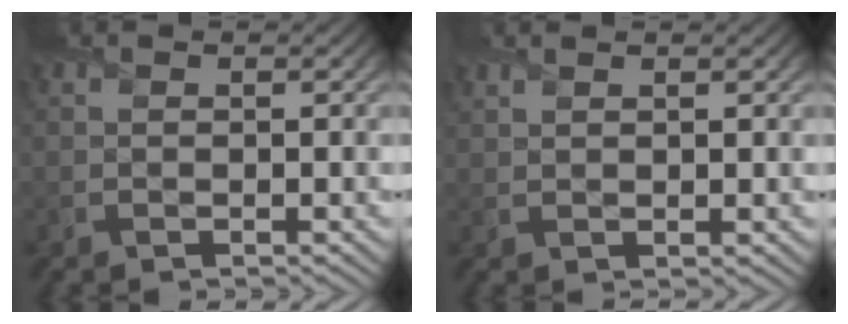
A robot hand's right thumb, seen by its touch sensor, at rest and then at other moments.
{"total": 1.3, "force": [1.0, 0.1, 0.7], "torque": [-0.020, 0.002, 0.020]}